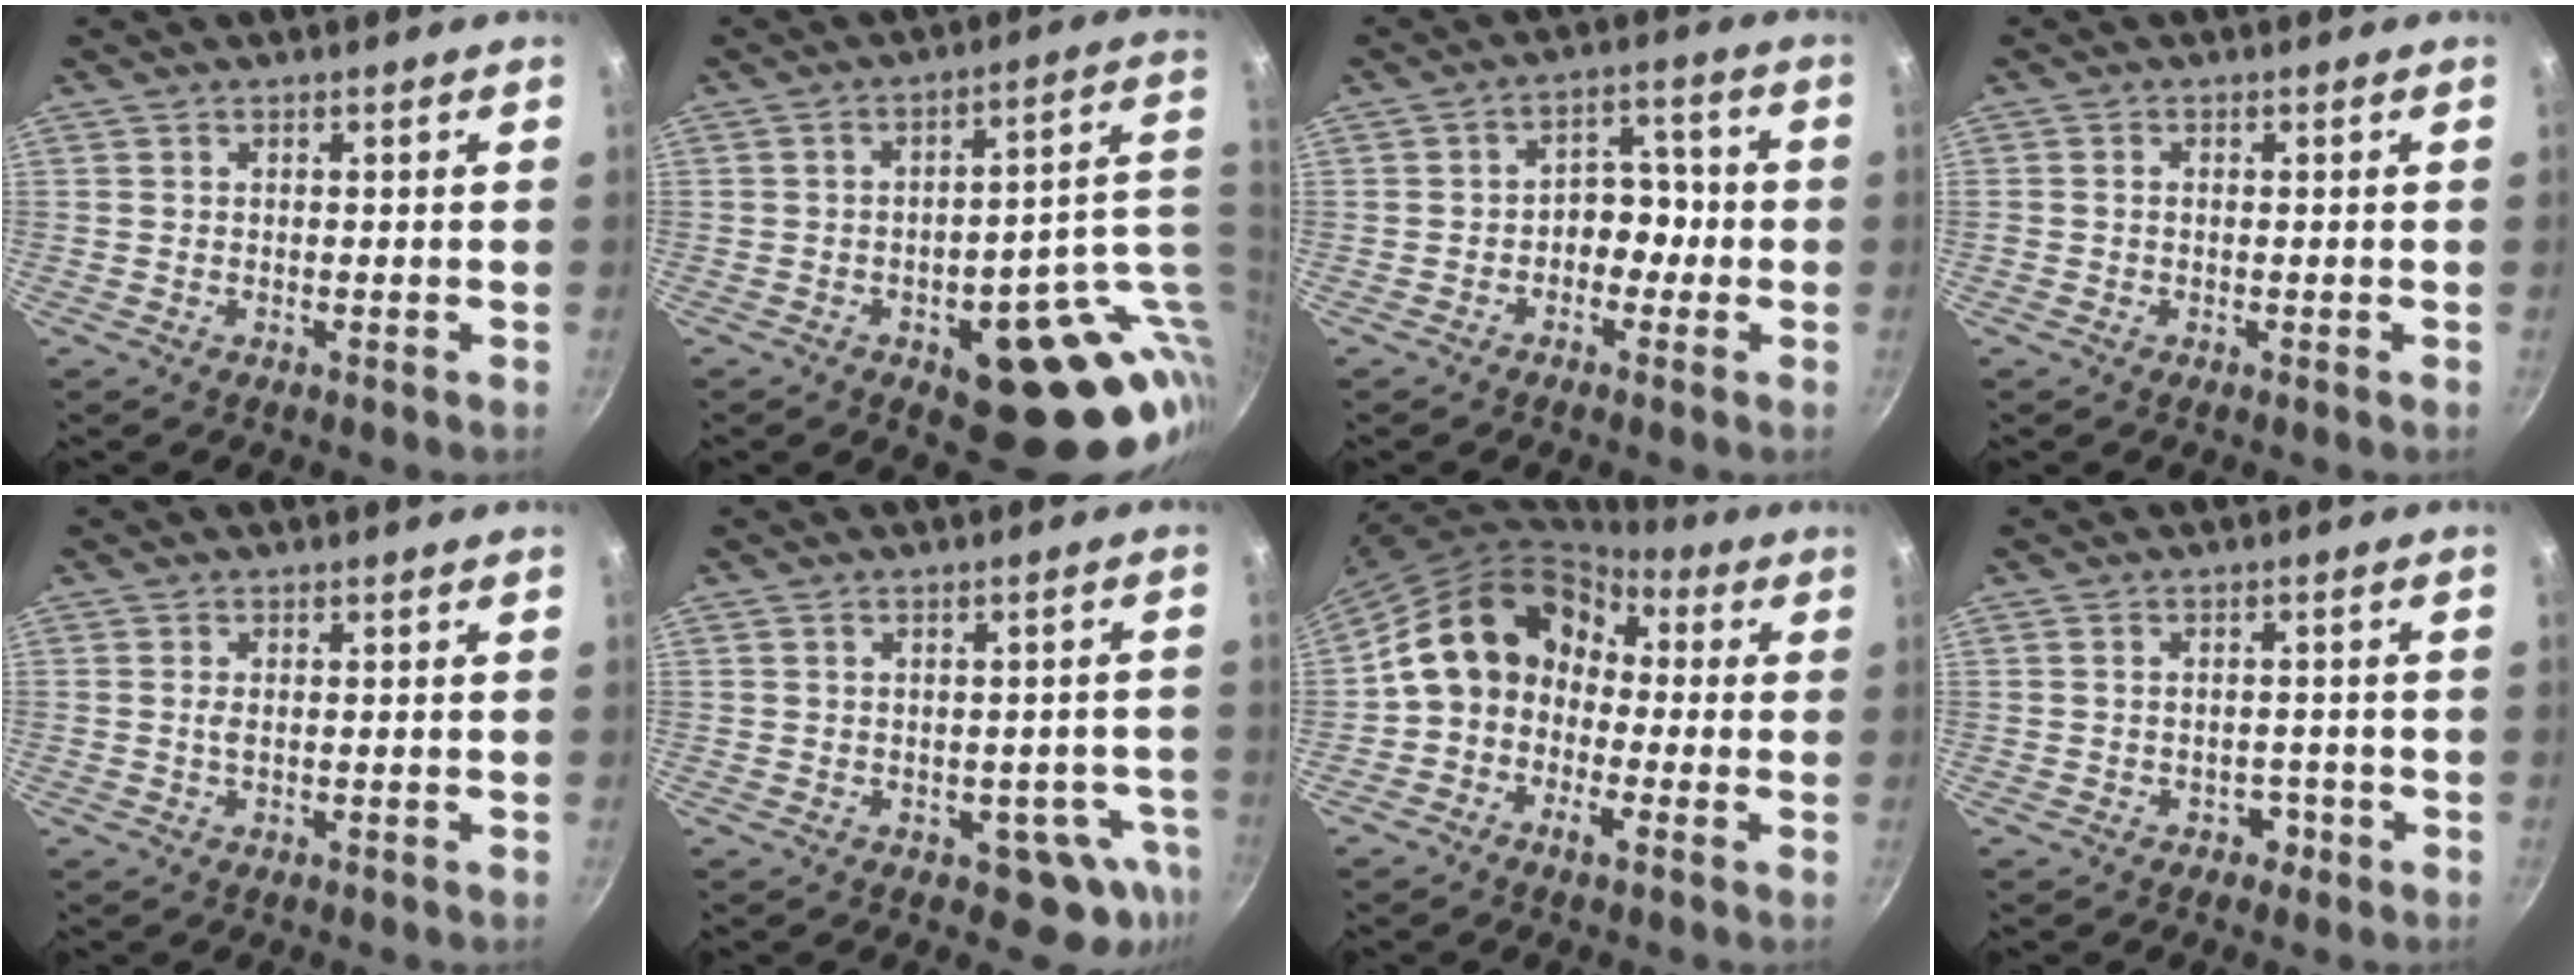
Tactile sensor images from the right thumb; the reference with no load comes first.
{"total": 22.1, "force": [-3.4, 11.2, 18.7], "torque": [-0.150, 0.015, -0.029]}
{"total": 5.9, "force": [-1.3, 4.5, 3.7], "torque": [0.003, 0.031, -0.027]}
{"total": 0.8, "force": [-0.2, 0.6, 0.4], "torque": [-0.007, 0.002, -0.005]}
{"total": 1.0, "force": [0.0, 0.4, 0.9], "torque": [-0.019, 0.000, 0.000]}
{"total": 6.8, "force": [-2.3, 4.6, 4.4], "torque": [-0.003, 0.032, -0.015]}
{"total": 13.7, "force": [0.4, 10.5, 8.8], "torque": [-0.146, 0.047, -0.016]}
{"total": 2.3, "force": [-1.2, 1.7, 1.0], "torque": [0.002, 0.016, -0.007]}